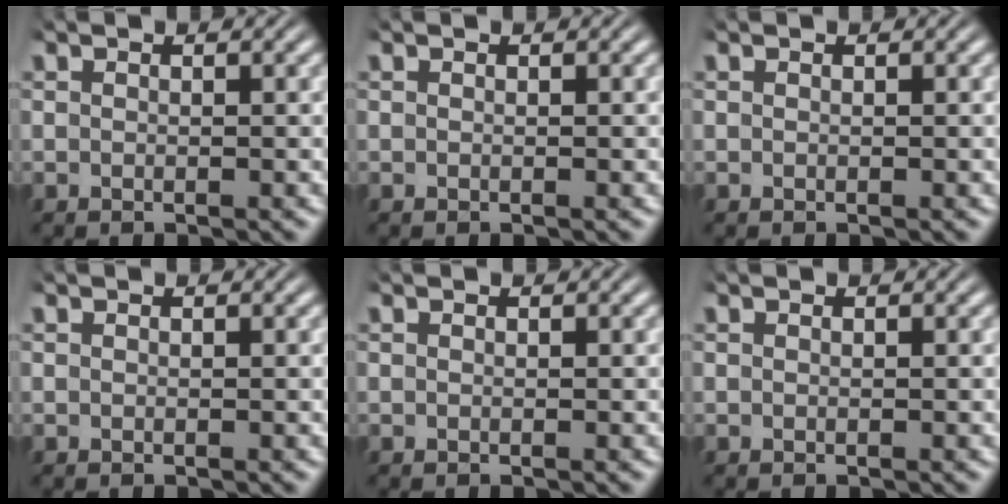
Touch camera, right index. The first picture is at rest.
{"total": 0.0}
{"total": 0.0}
{"total": 0.0}
{"total": 0.0}
{"total": 0.0}